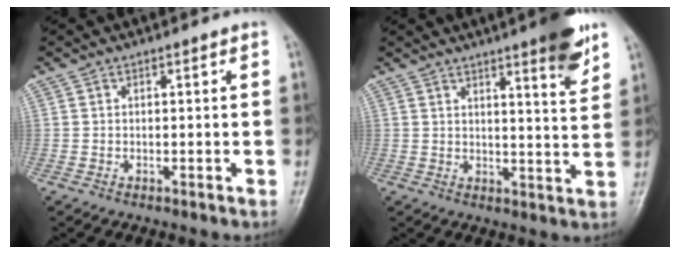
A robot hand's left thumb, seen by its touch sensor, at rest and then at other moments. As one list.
[{"total": 8.7, "force": [5.5, 1.0, 6.6], "torque": [-0.079, -0.033, 0.071]}]